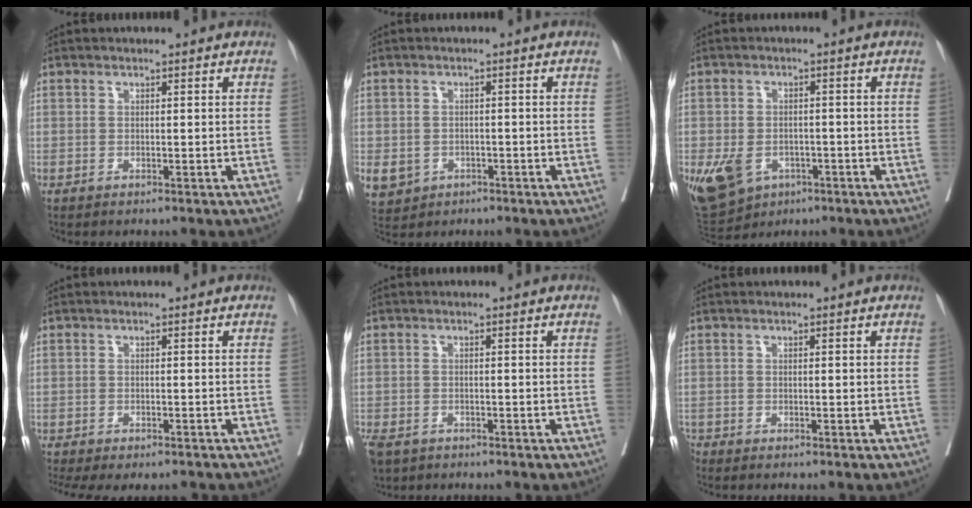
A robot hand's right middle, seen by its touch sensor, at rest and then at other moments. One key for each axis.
{"total": 8.5, "fx": -3.5, "fy": 7.2, "fz": 2.8, "tx": -0.078, "ty": 0.001, "tz": -0.046}
{"total": 11.6, "fx": -4.9, "fy": 8.7, "fz": 5.9, "tx": -0.144, "ty": -0.002, "tz": -0.065}
{"total": 9.1, "fx": -7.7, "fy": 2.6, "fz": 4.1, "tx": -0.080, "ty": -0.003, "tz": -0.102}
{"total": 8.0, "fx": -5.4, "fy": 4.5, "fz": 3.8, "tx": -0.099, "ty": -0.008, "tz": -0.080}
{"total": 1.0, "fx": -1.0, "fy": 0.1, "fz": 0.0, "tx": -0.003, "ty": -0.003, "tz": -0.019}